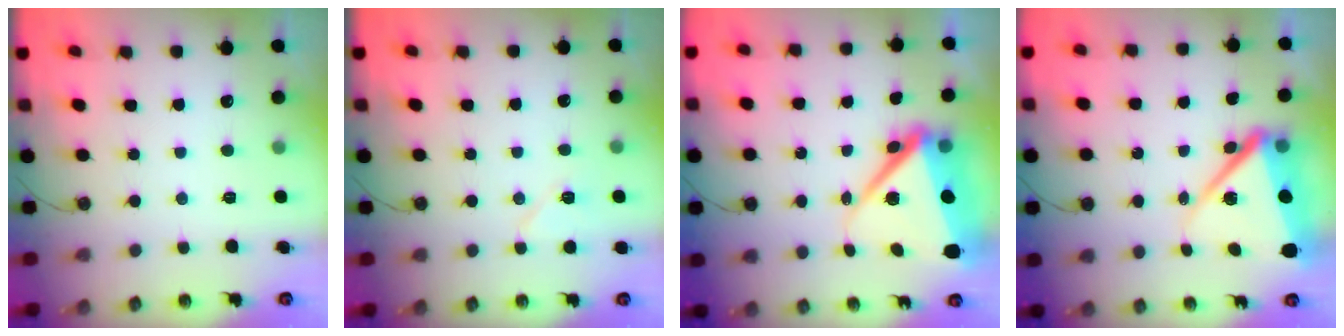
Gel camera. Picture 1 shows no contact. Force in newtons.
{"total": 6.1, "press": 6.1, "slide": 0.5}
{"total": 14.4, "press": 14.3, "slide": 1.4}
{"total": 11.7, "press": 11.6, "slide": 1.0}